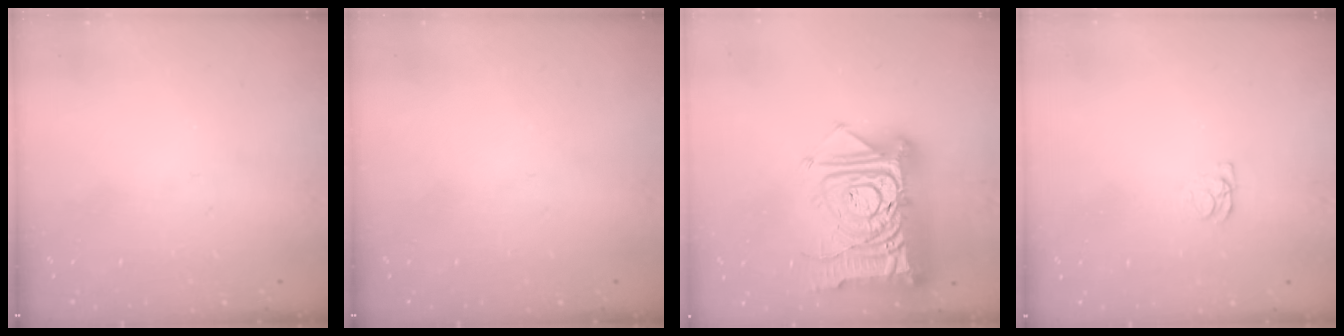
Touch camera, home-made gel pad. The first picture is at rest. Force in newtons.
{"total": 0.0}
{"total": 24.5, "press": 24.3, "slide": 2.7}
{"total": 1.2, "press": 1.1, "slide": 0.3}